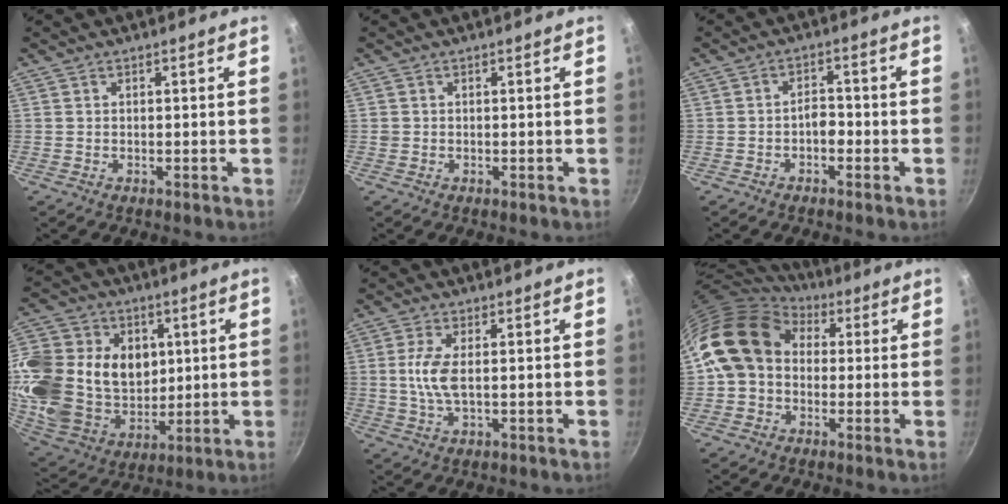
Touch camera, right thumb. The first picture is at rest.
{"total": 0.7, "force": [-0.1, 0.6, 0.1], "torque": [-0.002, 0.002, 0.000]}
{"total": 3.0, "force": [-1.4, 1.8, 2.0], "torque": [-0.018, 0.021, -0.024]}
{"total": 29.9, "force": [5.6, 23.3, 17.9], "torque": [-0.377, 0.007, 0.112]}
{"total": 5.9, "force": [0.3, 2.3, 5.4], "torque": [-0.124, 0.002, 0.004]}
{"total": 15.4, "force": [2.3, 12.1, 9.2], "torque": [-0.145, 0.031, 0.026]}